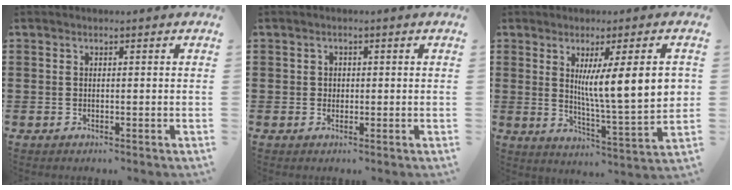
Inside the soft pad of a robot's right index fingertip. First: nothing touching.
{"total": 1.1, "force": [0.1, 1.1, 0.3], "torque": [-0.010, 0.006, 0.001]}
{"total": 10.4, "force": [3.0, 0.9, 10.0], "torque": [-0.173, -0.011, 0.045]}